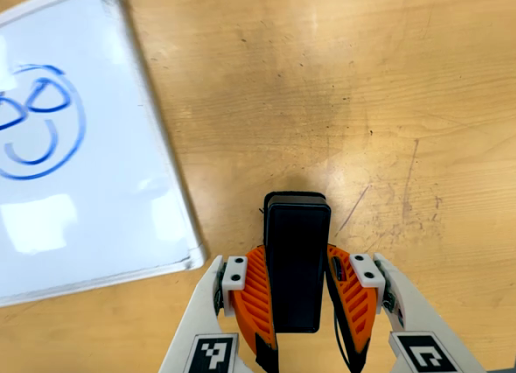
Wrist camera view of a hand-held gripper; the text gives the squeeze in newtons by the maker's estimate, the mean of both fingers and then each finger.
{"total": 5.2, "left": 3.2, "right": 7.2}